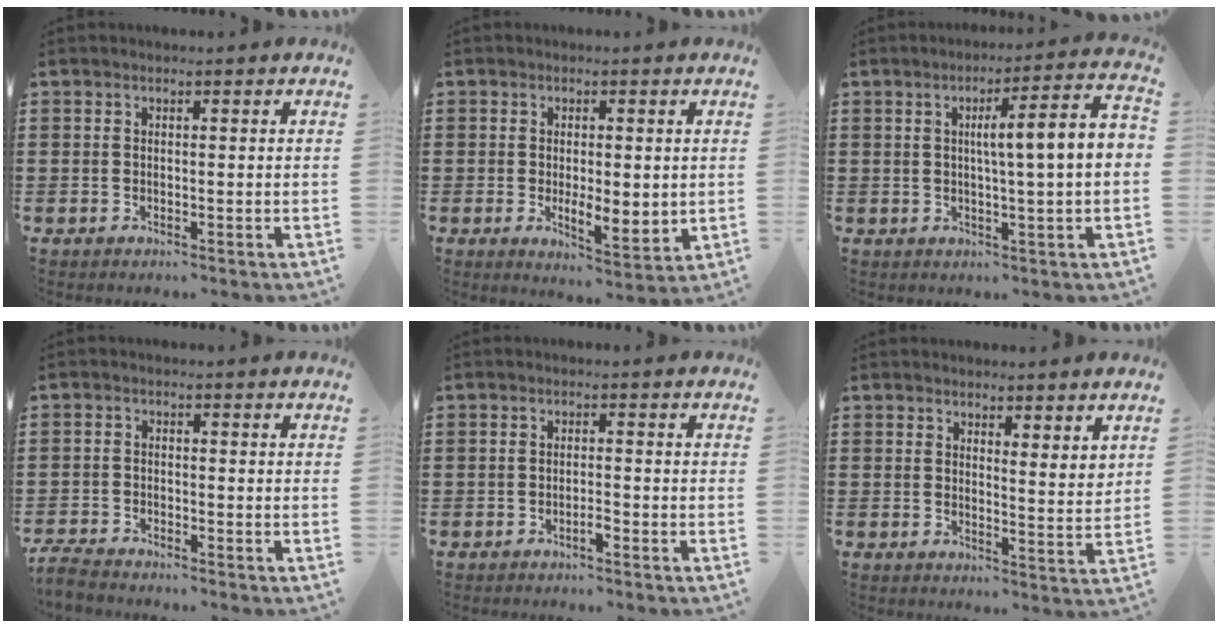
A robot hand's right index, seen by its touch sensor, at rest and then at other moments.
{"total": 3.5, "force": [0.1, 1.6, 3.1], "torque": [-0.060, 0.006, 0.000]}
{"total": 6.7, "force": [0.2, 0.0, 6.7], "torque": [-0.110, -0.013, -0.012]}
{"total": 2.5, "force": [-2.5, 0.2, 0.3], "torque": [-0.015, -0.001, -0.056]}
{"total": 2.1, "force": [-1.7, 0.3, 1.3], "torque": [-0.027, 0.002, -0.031]}
{"total": 2.6, "force": [2.6, 0.4, 0.4], "torque": [-0.017, -0.001, 0.049]}